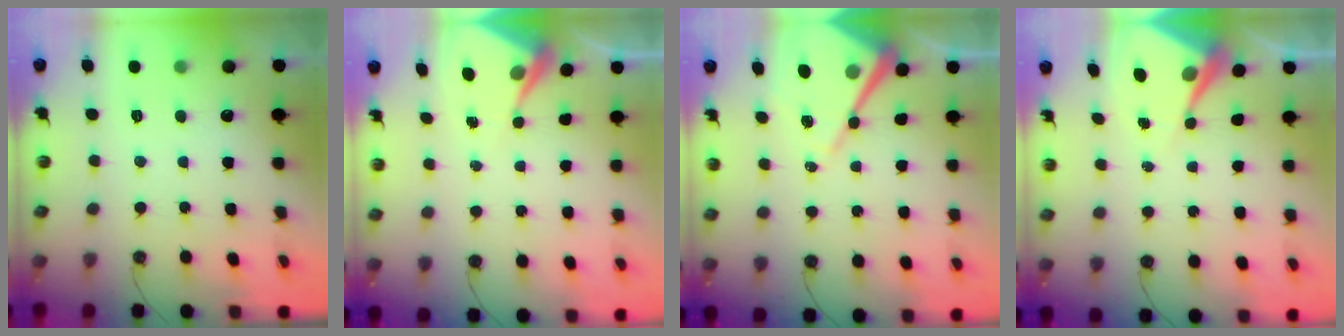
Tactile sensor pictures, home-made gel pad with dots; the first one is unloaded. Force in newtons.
{"total": 6.0, "press": 6.0, "slide": 0.2}
{"total": 12.8, "press": 12.8, "slide": 1.3}
{"total": 6.8, "press": 6.8, "slide": 0.5}